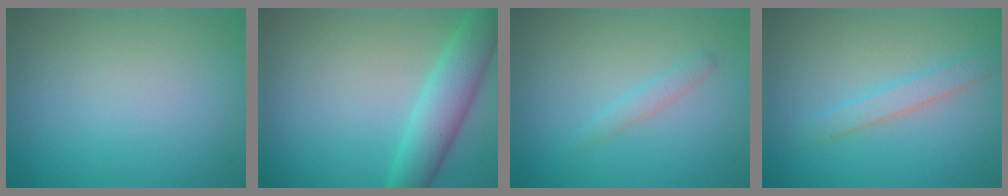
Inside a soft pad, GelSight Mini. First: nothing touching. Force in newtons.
{"total": 4.8, "press": 4.8, "slide": 0.1}
{"total": 1.2, "press": 1.2, "slide": 0.0}
{"total": 2.0, "press": 2.0, "slide": 0.1}